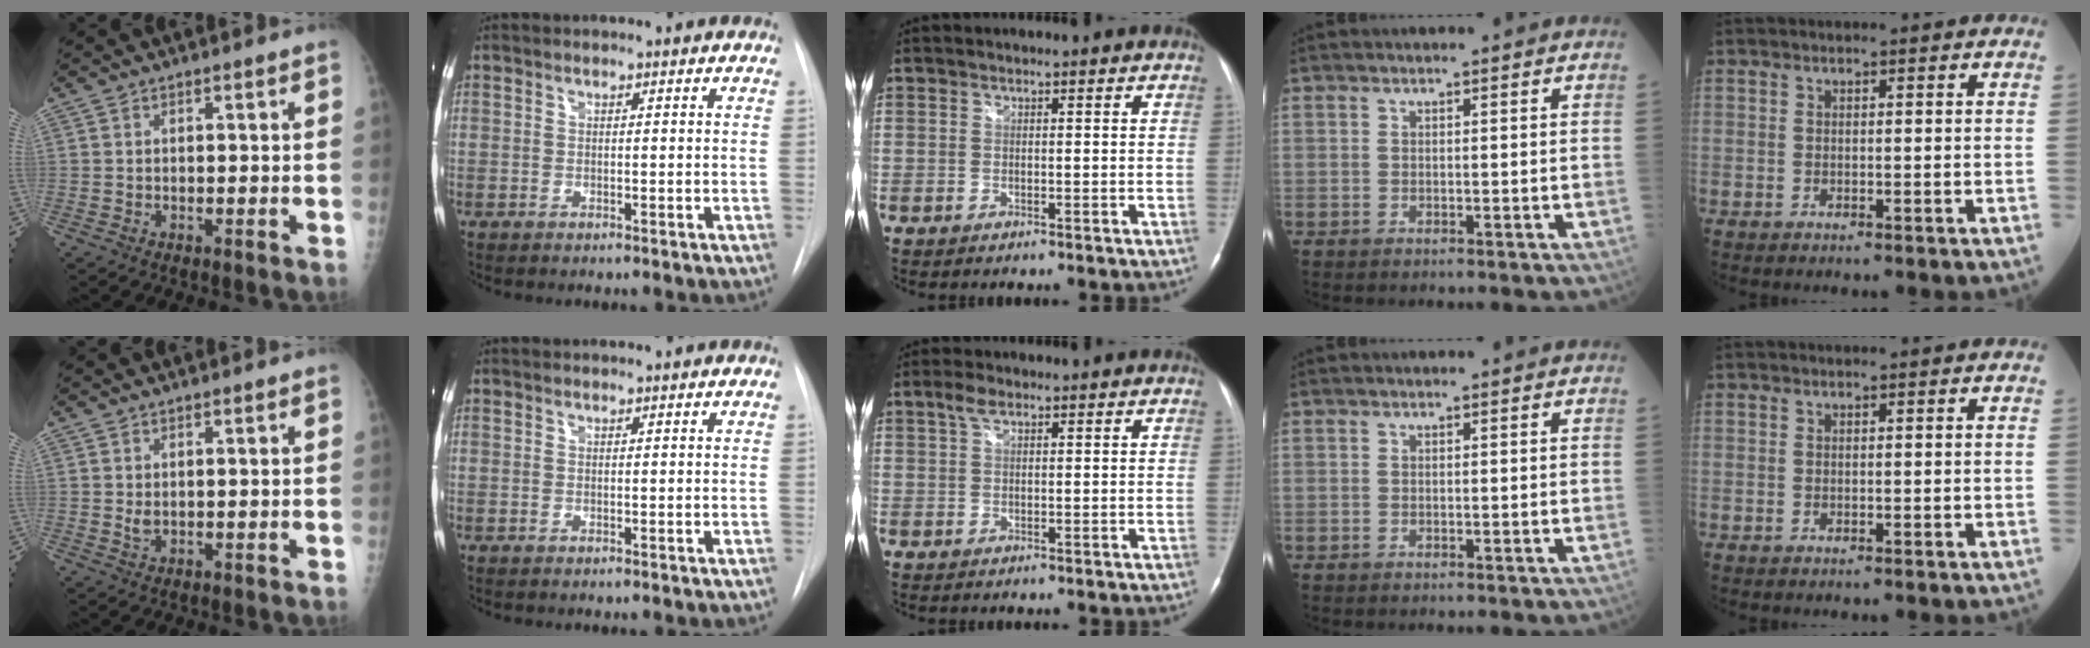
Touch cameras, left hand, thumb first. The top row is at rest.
{"thumb": {"total": 2.0, "force": [0.9, 0.9, 1.5], "torque": [-0.025, -0.008, 0.020]}, "middle": {"total": 2.0, "force": [1.2, 0.9, 1.4], "torque": [-0.034, 0.014, 0.025]}}